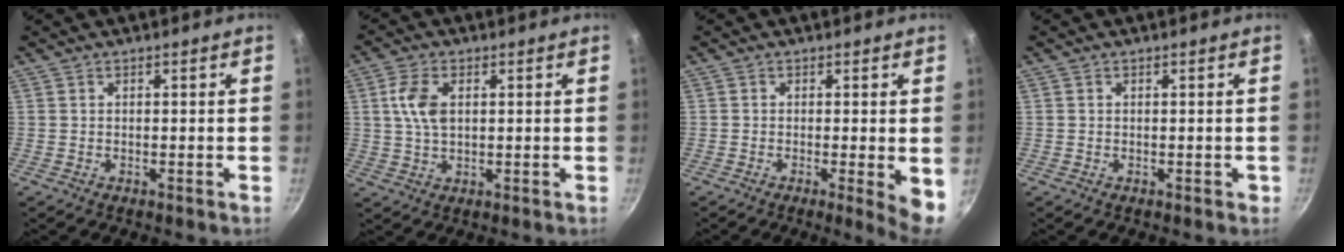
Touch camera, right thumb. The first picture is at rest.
{"total": 6.6, "force": [1.4, 3.9, 5.1], "torque": [-0.096, 0.003, 0.025]}
{"total": 5.6, "force": [-0.7, 1.0, 5.5], "torque": [-0.065, -0.011, -0.009]}
{"total": 0.7, "force": [-0.1, 0.6, 0.4], "torque": [0.001, 0.002, -0.001]}